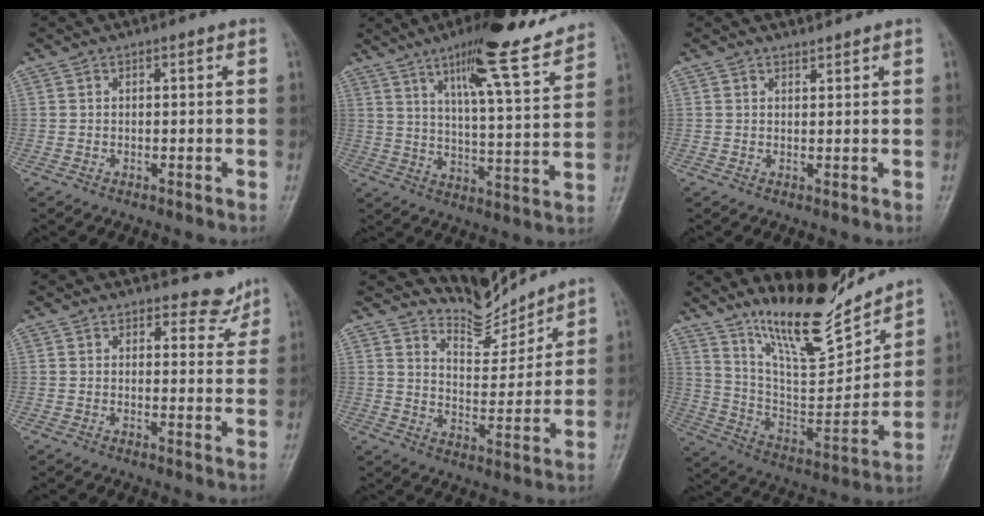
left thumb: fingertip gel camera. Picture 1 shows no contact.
{"total": 17.8, "force": [13.0, 2.6, 11.8], "torque": [-0.158, -0.069, 0.202]}
{"total": 1.0, "force": [1.0, 0.1, -0.1], "torque": [0.001, -0.011, 0.016]}
{"total": 4.3, "force": [3.8, 2.0, 0.2], "torque": [0.022, -0.033, 0.041]}
{"total": 8.1, "force": [8.0, 0.7, -0.2], "torque": [0.022, -0.074, 0.160]}
{"total": 18.7, "force": [15.4, 4.6, 9.6], "torque": [-0.116, -0.108, 0.274]}